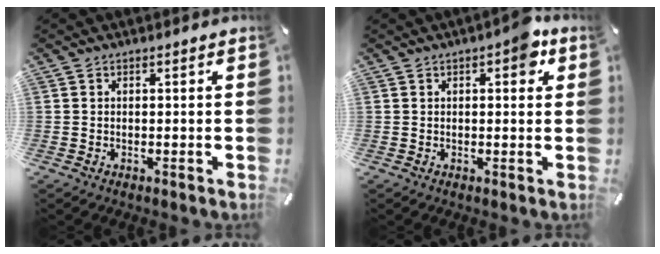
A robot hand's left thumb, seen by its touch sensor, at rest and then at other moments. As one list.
[{"total": 5.5, "force": [1.9, 2.6, 4.5], "torque": [-0.046, -0.006, 0.020]}]